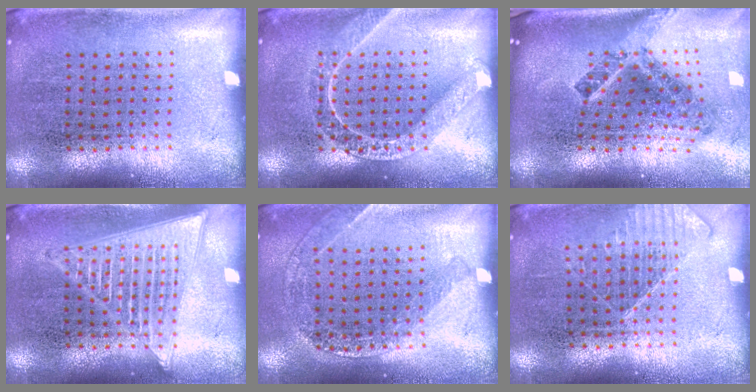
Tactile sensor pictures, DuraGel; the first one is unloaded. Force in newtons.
{"total": 2.5, "press": 2.5, "slide": 0.4}
{"total": 2.8, "press": 1.6, "slide": 2.2}
{"total": 2.2, "press": 2.2, "slide": 0.3}
{"total": 1.3, "press": 1.3, "slide": 0.1}
{"total": 1.3, "press": 1.3, "slide": 0.3}